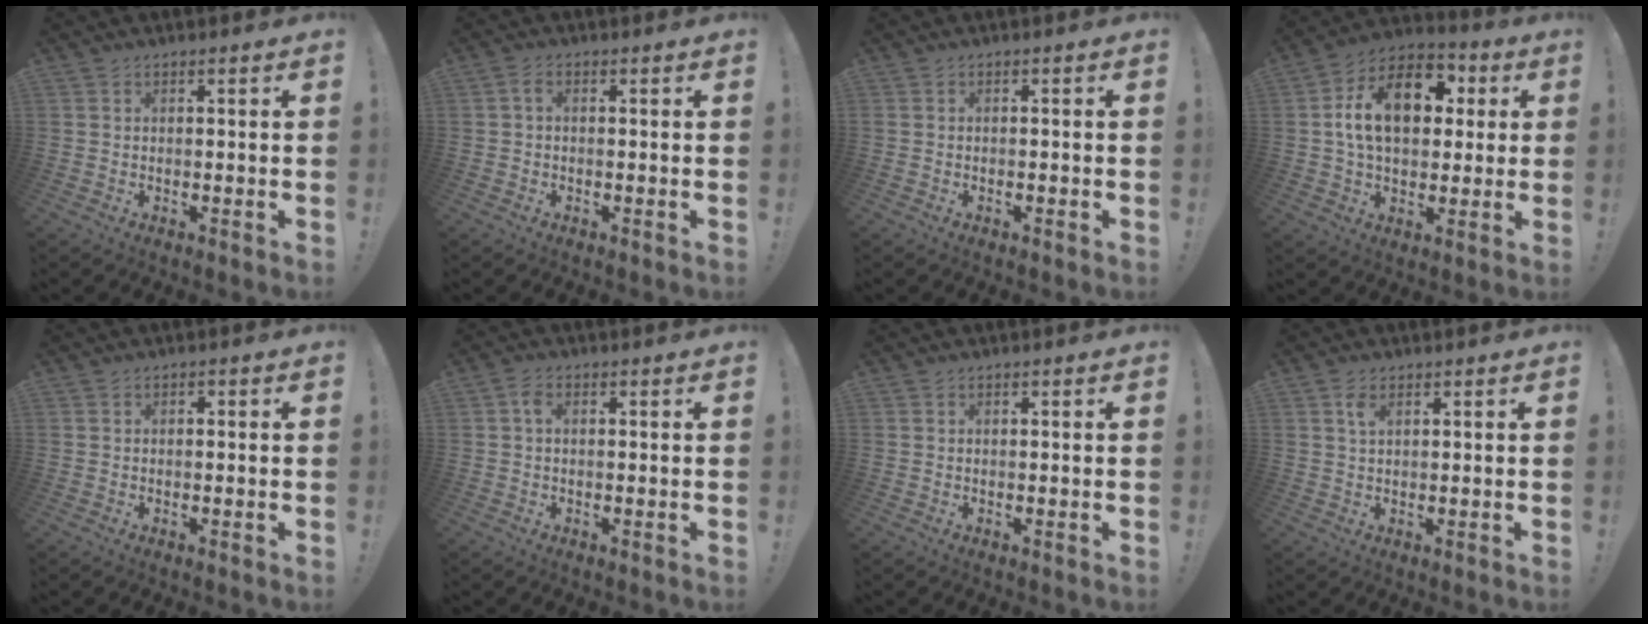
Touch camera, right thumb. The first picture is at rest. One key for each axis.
{"total": 1.6, "fx": -0.2, "fy": 0.7, "fz": 1.4, "tx": -0.036, "ty": 0.010, "tz": -0.003}
{"total": 0.6, "fx": -0.5, "fy": -0.1, "fz": 0.3, "tx": -0.006, "ty": 0.000, "tz": -0.009}
{"total": 17.8, "fx": 3.5, "fy": 11.7, "fz": 13.0, "tx": -0.205, "ty": 0.006, "tz": 0.063}
{"total": 0.5, "fx": -0.4, "fy": 0.4, "fz": 0.1, "tx": 0.000, "ty": 0.004, "tz": -0.008}
{"total": 2.1, "fx": 0.3, "fy": 1.4, "fz": 1.6, "tx": -0.036, "ty": 0.008, "tz": 0.006}
{"total": 0.0}
{"total": 2.8, "fx": 1.3, "fy": 1.5, "fz": 2.1, "tx": -0.030, "ty": -0.002, "tz": 0.019}